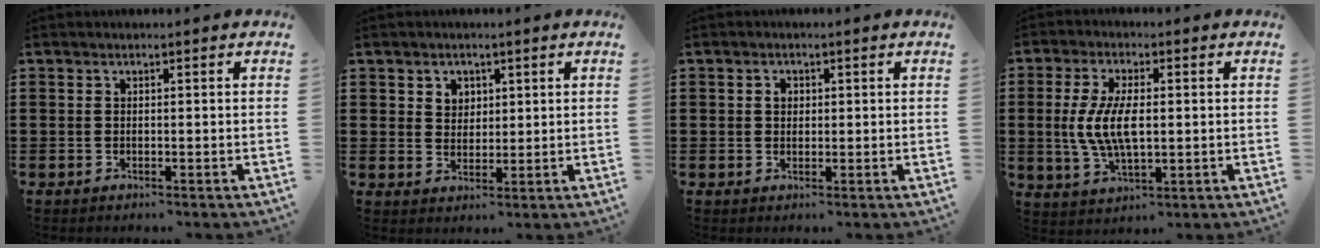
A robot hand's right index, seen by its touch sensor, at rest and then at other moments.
{"total": 2.9, "force": [1.6, 2.3, 0.5], "torque": [-0.020, 0.011, 0.028]}
{"total": 1.5, "force": [0.3, 1.1, 0.9], "torque": [-0.019, 0.007, 0.006]}
{"total": 8.0, "force": [0.1, 3.4, 7.2], "torque": [-0.162, 0.000, -0.005]}